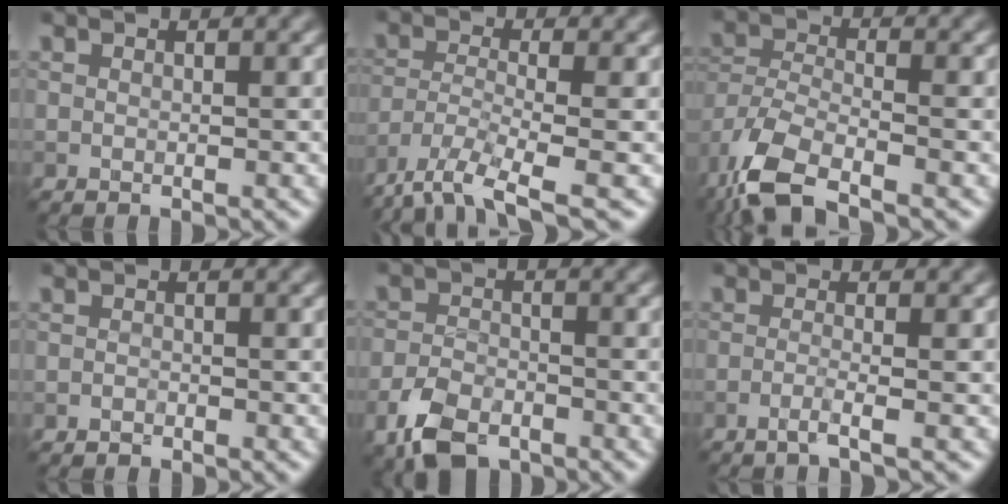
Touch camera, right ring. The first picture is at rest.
{"total": 6.8, "force": [-5.1, 1.6, 4.2], "torque": [-0.086, -0.015, -0.102]}
{"total": 8.1, "force": [-5.4, 3.2, 5.2], "torque": [-0.106, -0.011, -0.112]}
{"total": 0.5, "force": [-0.5, 0.3, 0.0], "torque": [0.003, -0.001, -0.010]}
{"total": 5.4, "force": [-3.6, 2.9, 2.9], "torque": [-0.061, -0.003, -0.075]}
{"total": 1.8, "force": [-1.0, 0.1, 1.5], "torque": [-0.021, 0.002, -0.033]}